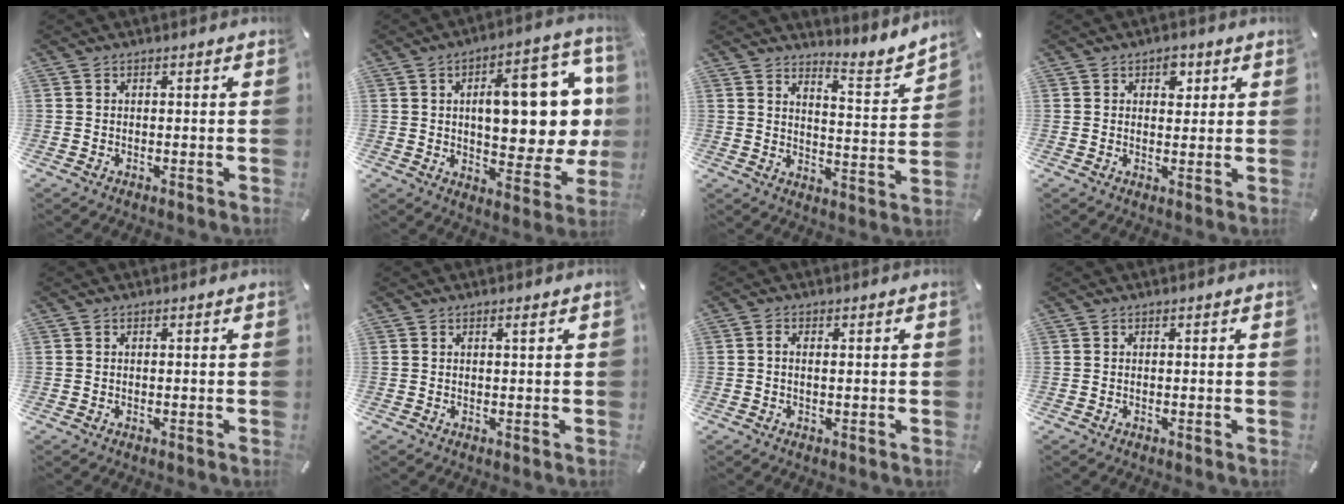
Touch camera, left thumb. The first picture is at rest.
{"total": 20.1, "force": [3.6, 9.6, 17.3], "torque": [-0.231, -0.010, 0.058]}
{"total": 5.9, "force": [5.5, 1.7, 1.2], "torque": [-0.007, -0.071, 0.087]}
{"total": 3.4, "force": [1.5, 2.3, 2.0], "torque": [-0.011, -0.007, 0.019]}
{"total": 0.0}
{"total": 1.1, "force": [0.5, 0.1, 1.0], "torque": [-0.019, 0.001, 0.007]}
{"total": 1.6, "force": [0.1, 0.6, 1.5], "torque": [-0.030, 0.000, 0.001]}
{"total": 0.0}